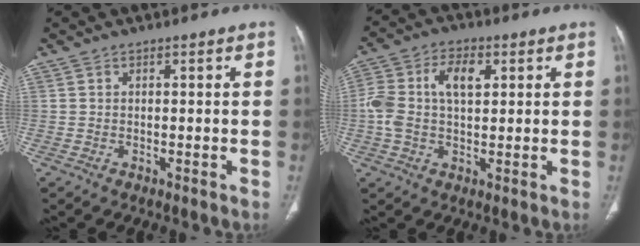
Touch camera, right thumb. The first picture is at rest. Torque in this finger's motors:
{"motor_torque": [0.05, 0.08, 0.67, 0.58, 0.21]}